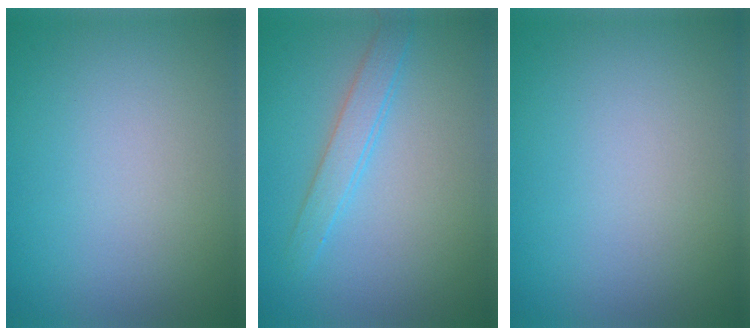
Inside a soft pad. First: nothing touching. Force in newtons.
{"total": 1.7, "press": 1.7, "slide": 0.1}
{"total": 0.0}